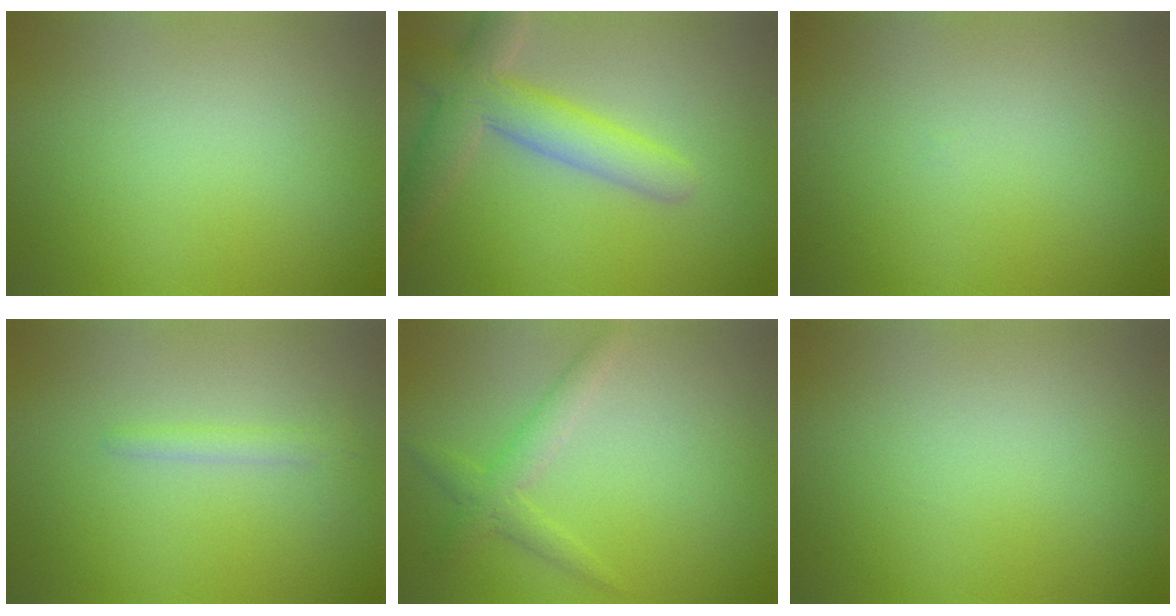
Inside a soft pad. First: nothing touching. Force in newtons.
{"total": 5.7, "press": 5.6, "slide": 0.7}
{"total": 0.0}
{"total": 1.3, "press": 1.3, "slide": 0.1}
{"total": 2.3, "press": 2.3, "slide": 0.2}
{"total": 0.0}